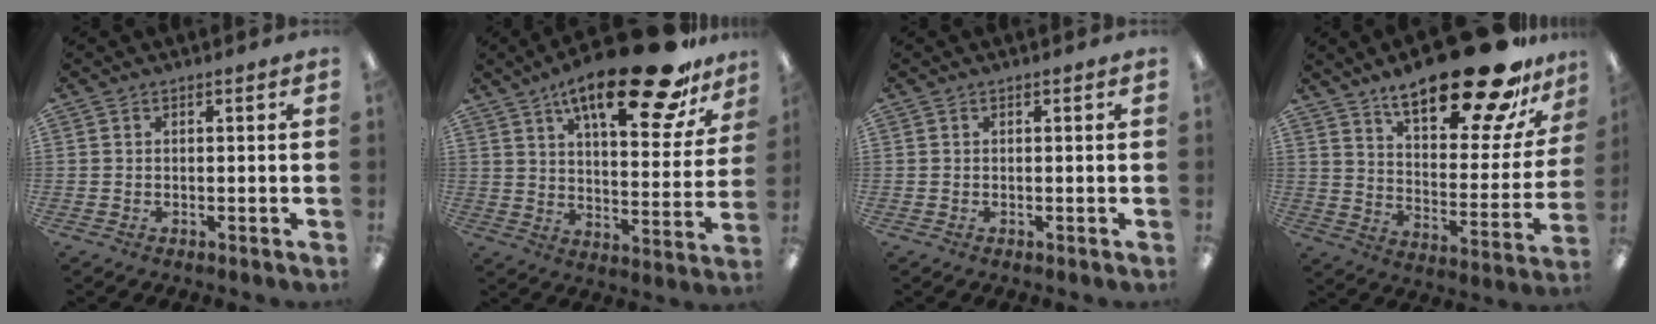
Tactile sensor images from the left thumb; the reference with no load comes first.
{"total": 23.4, "force": [15.5, 7.6, 15.9], "torque": [-0.238, -0.090, 0.250]}
{"total": 0.0}
{"total": 26.1, "force": [19.5, 8.1, 15.2], "torque": [-0.212, -0.131, 0.316]}